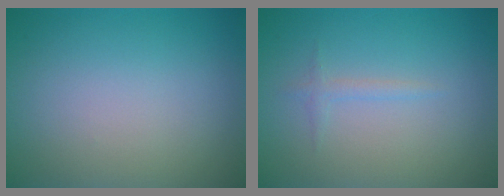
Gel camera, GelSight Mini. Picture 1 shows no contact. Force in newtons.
{"total": 0.8, "press": 0.8, "slide": 0.0}